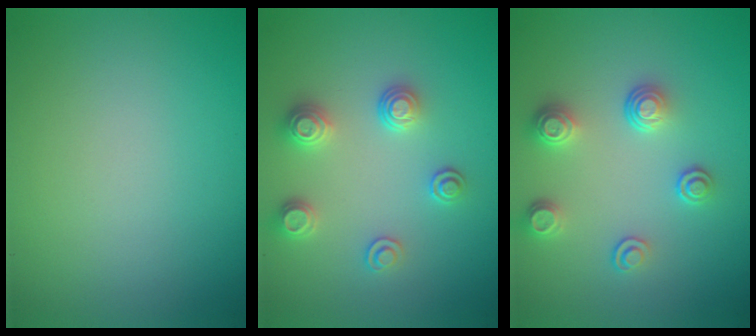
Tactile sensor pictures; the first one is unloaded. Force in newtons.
{"total": 2.6, "press": 2.6, "slide": 0.4}
{"total": 2.9, "press": 2.6, "slide": 1.4}